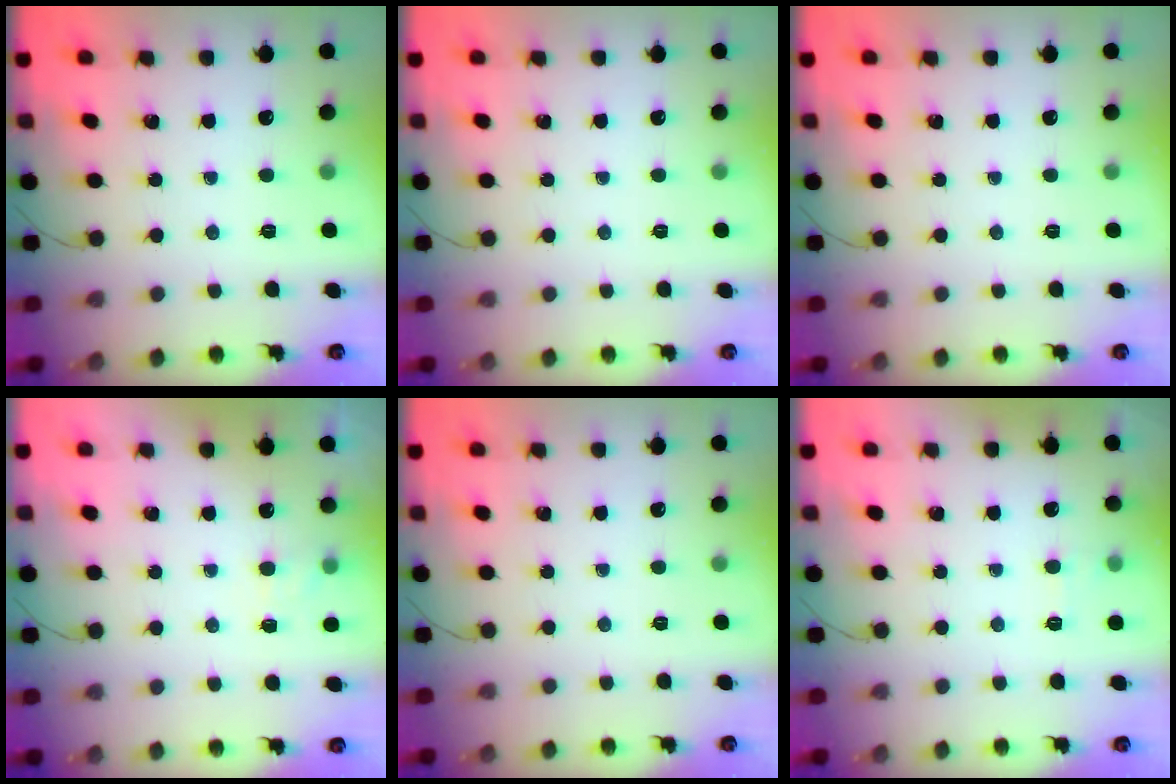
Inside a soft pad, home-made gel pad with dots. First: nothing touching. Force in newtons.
{"total": 0.0}
{"total": 0.0}
{"total": 5.6, "press": 5.5, "slide": 1.3}
{"total": 0.0}
{"total": 5.6, "press": 5.3, "slide": 1.7}